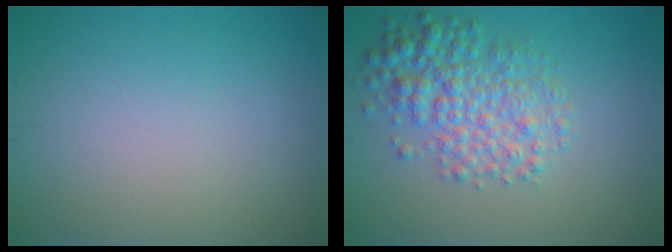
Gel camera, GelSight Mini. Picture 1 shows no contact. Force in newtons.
{"total": 5.0, "press": 5.0, "slide": 0.1}